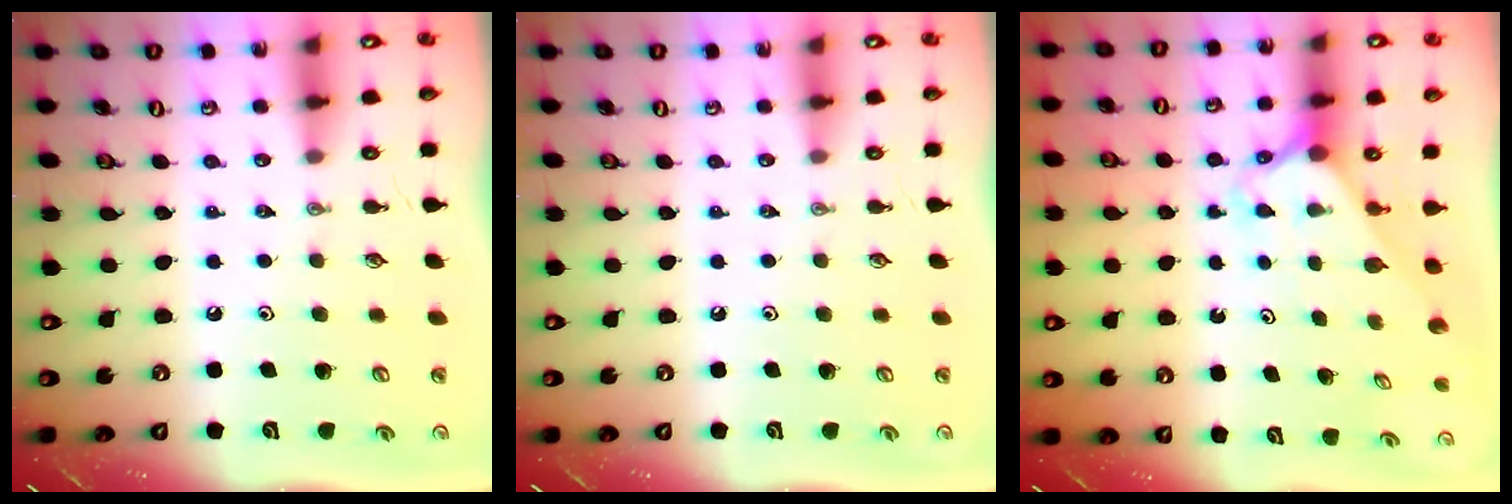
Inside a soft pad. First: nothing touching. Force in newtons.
{"total": 0.0}
{"total": 2.3, "press": 2.3, "slide": 0.2}